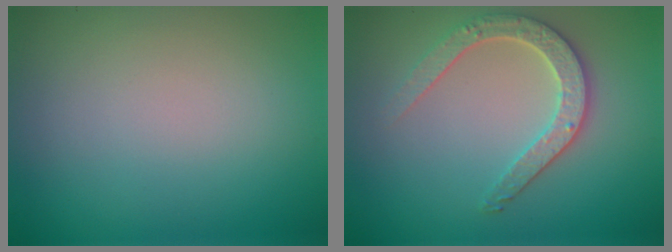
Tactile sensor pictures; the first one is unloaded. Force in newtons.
{"total": 3.4, "press": 3.1, "slide": 1.4}